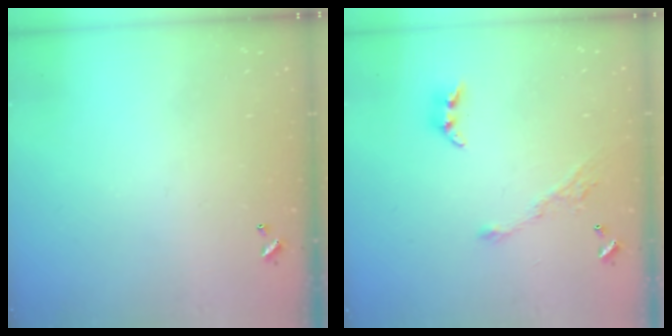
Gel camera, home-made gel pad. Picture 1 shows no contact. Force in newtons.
{"total": 6.9, "press": 6.9, "slide": 0.7}